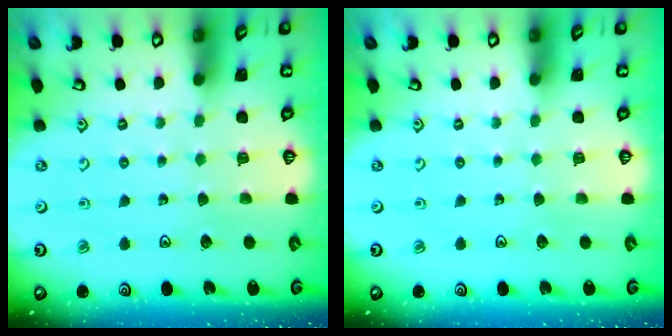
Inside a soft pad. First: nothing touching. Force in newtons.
{"total": 0.0}